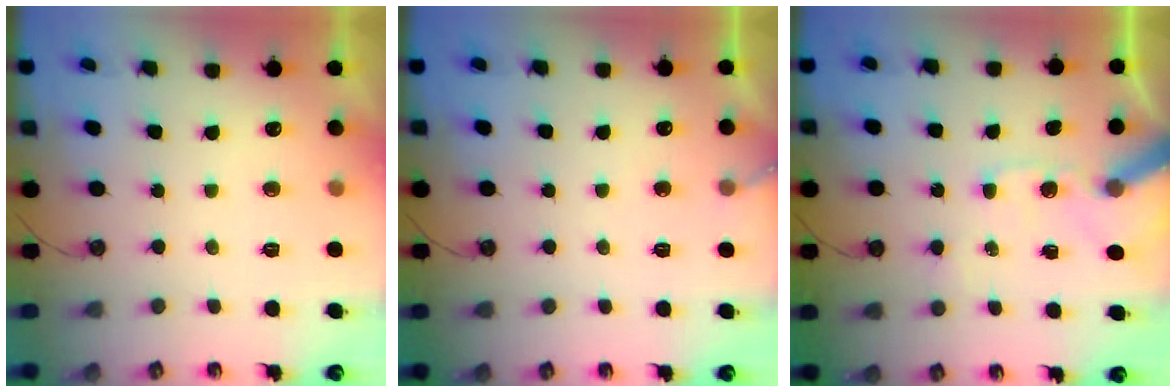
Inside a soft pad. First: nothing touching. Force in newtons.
{"total": 3.8, "press": 3.8, "slide": 0.3}
{"total": 12.8, "press": 12.6, "slide": 2.3}